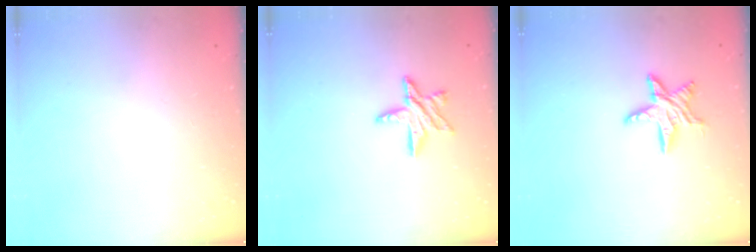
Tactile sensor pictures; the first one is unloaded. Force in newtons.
{"total": 9.3, "press": 9.2, "slide": 0.8}
{"total": 9.4, "press": 9.4, "slide": 0.7}